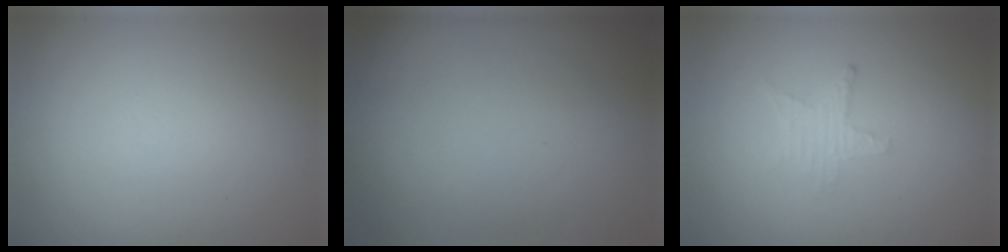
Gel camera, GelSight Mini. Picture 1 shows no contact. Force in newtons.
{"total": 0.0}
{"total": 1.5, "press": 1.4, "slide": 0.3}